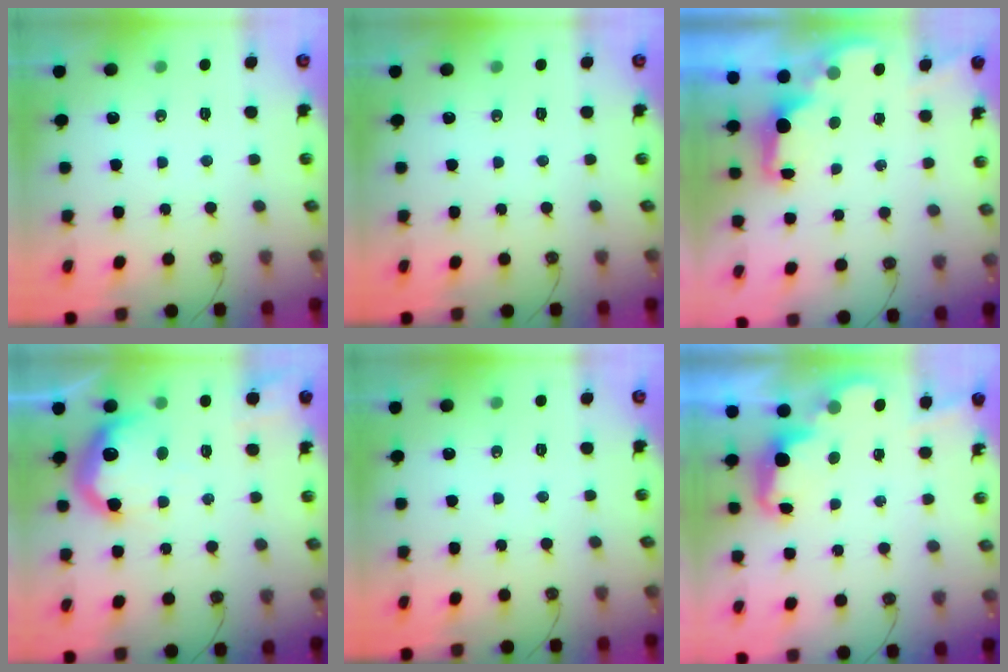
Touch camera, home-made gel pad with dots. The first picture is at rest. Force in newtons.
{"total": 0.0}
{"total": 1.7, "press": 1.6, "slide": 0.6}
{"total": 14.6, "press": 14.5, "slide": 1.3}
{"total": 0.0}
{"total": 2.5, "press": 2.4, "slide": 0.5}